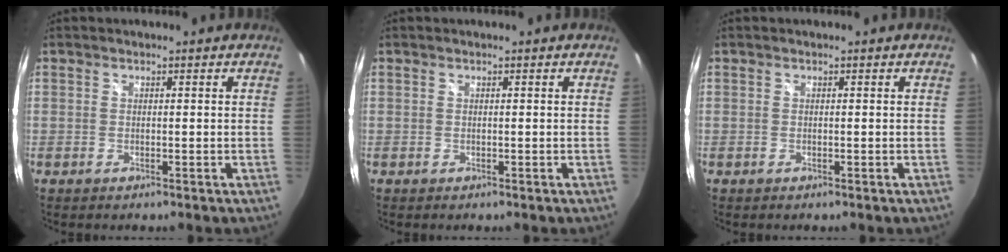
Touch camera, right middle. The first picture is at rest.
{"total": 0.0}
{"total": 0.0}